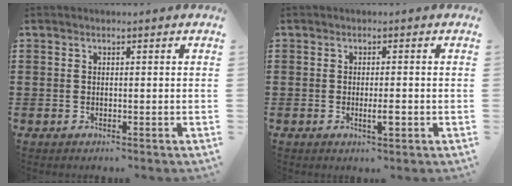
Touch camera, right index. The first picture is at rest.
{"total": 2.6, "force": [-0.8, 0.4, 2.5], "torque": [-0.043, -0.004, -0.012]}